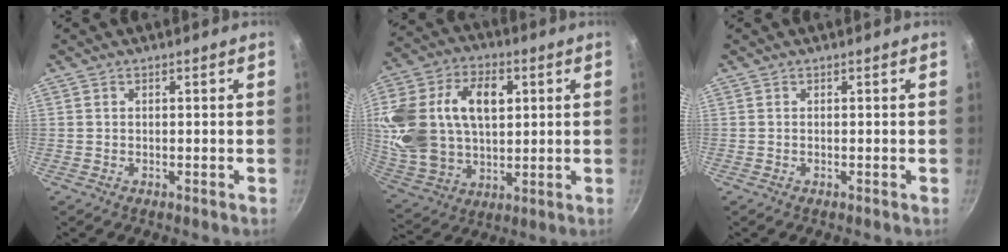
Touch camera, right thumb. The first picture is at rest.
{"total": 25.1, "force": [5.1, 16.9, 17.9], "torque": [-0.362, 0.010, 0.096]}
{"total": 0.0}